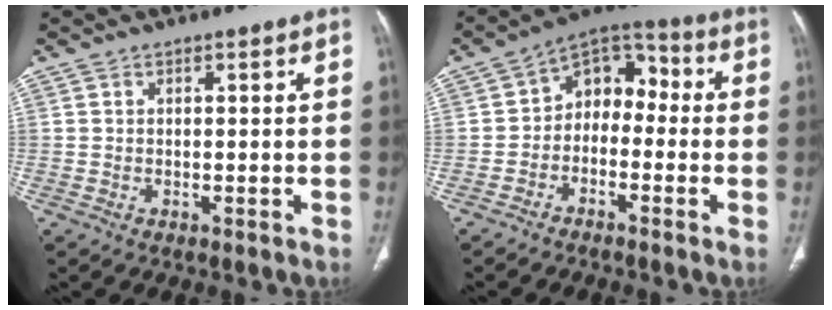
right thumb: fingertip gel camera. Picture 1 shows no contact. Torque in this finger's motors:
{"motor_torque": [-0.04, 0.15, -0.09, -0.12, 0.02]}